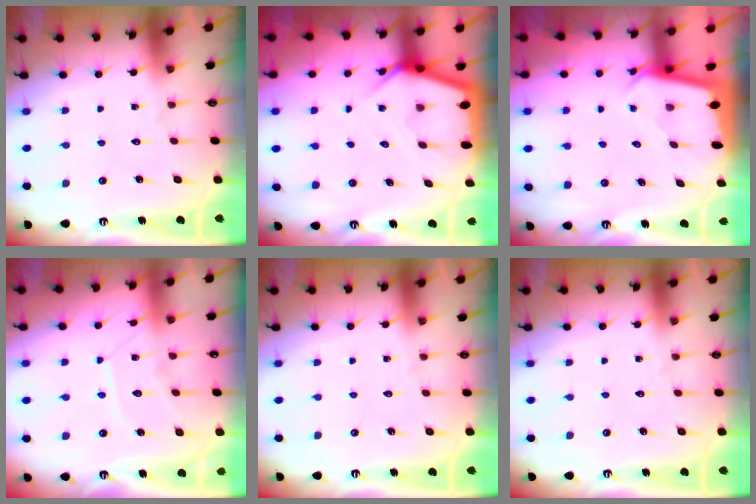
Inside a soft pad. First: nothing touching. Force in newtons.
{"total": 6.6, "press": 6.6, "slide": 0.6}
{"total": 2.1, "press": 2.1, "slide": 0.1}
{"total": 8.5, "press": 8.5, "slide": 0.6}
{"total": 0.0}
{"total": 0.0}